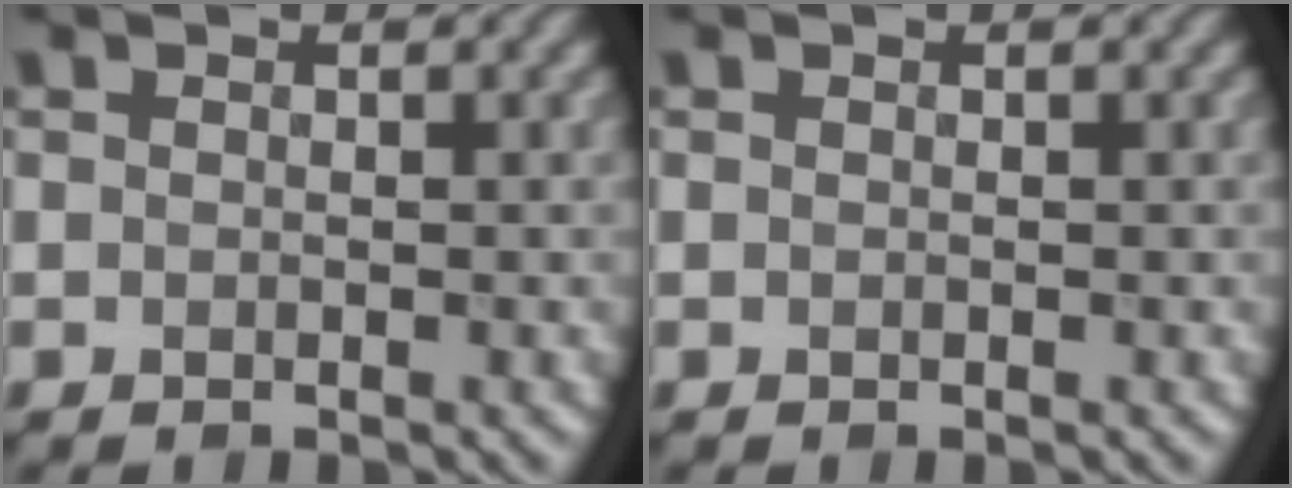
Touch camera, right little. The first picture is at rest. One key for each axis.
{"total": 0.0}